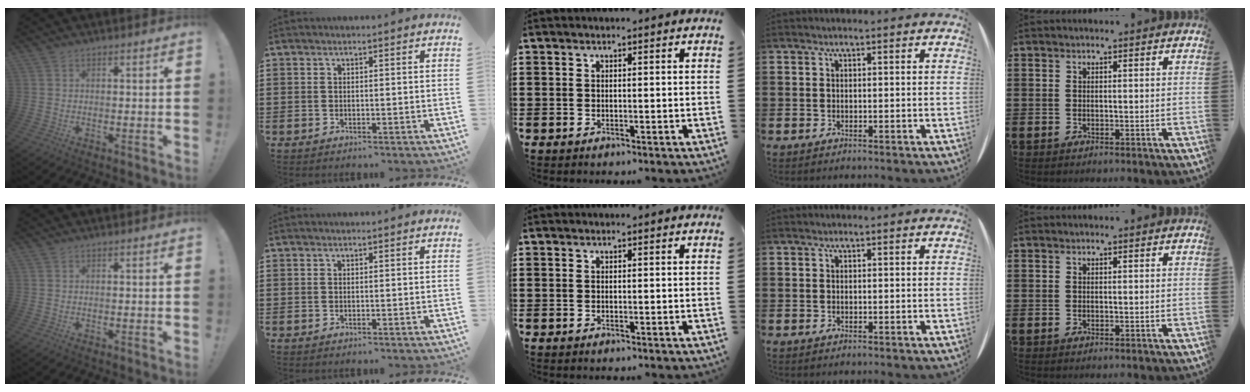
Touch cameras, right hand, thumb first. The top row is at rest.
{}